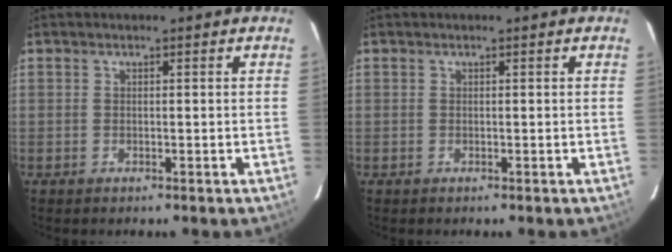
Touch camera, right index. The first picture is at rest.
{"total": 0.0}